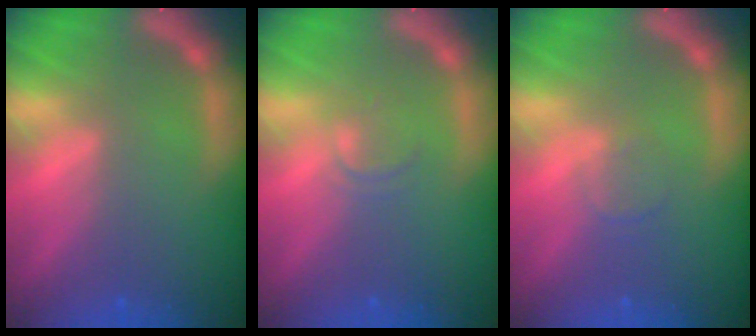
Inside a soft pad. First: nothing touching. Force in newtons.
{"total": 1.4}
{"total": 1.4}